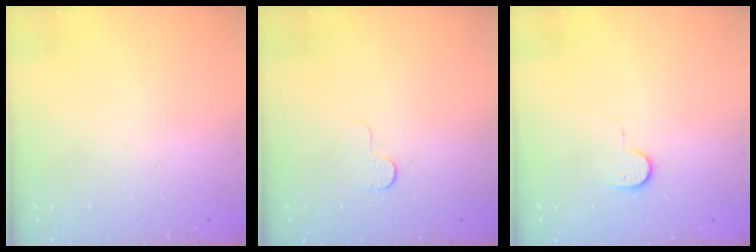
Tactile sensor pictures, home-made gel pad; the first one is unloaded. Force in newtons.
{"total": 3.9, "press": 3.9, "slide": 0.4}
{"total": 6.2, "press": 6.2, "slide": 0.6}